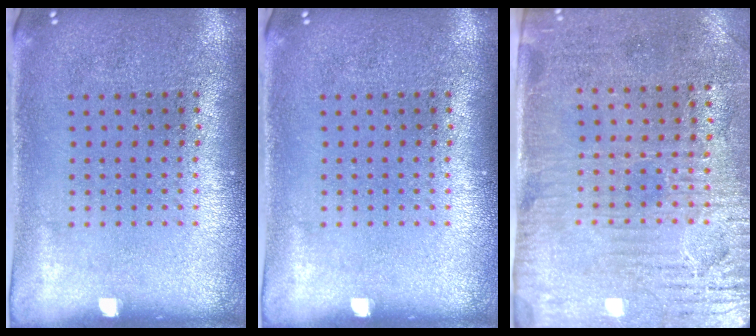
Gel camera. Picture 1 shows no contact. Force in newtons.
{"total": 0.0}
{"total": 3.3, "press": 2.8, "slide": 1.7}